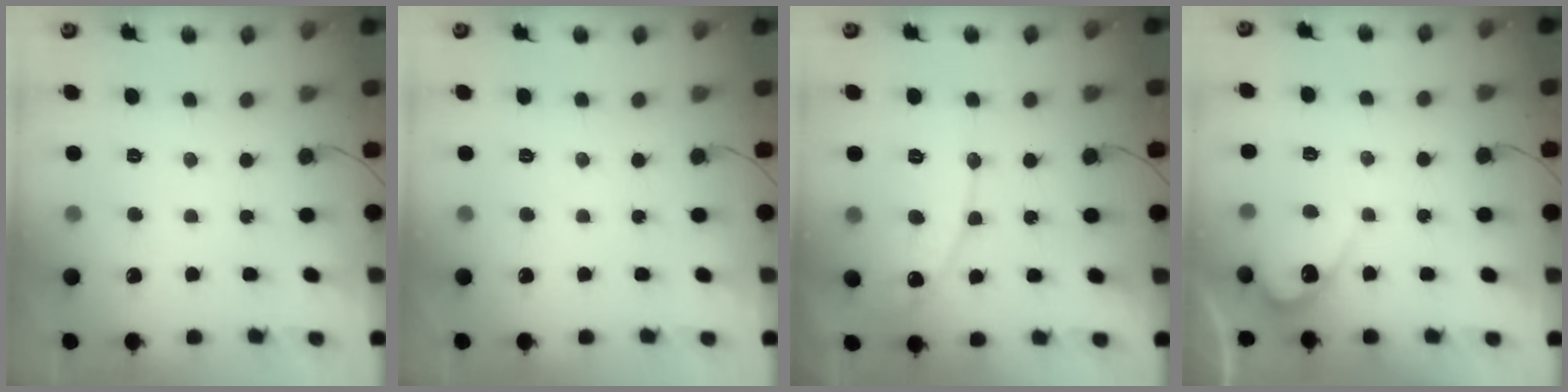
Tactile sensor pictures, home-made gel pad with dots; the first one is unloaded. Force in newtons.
{"total": 0.0}
{"total": 9.6, "press": 9.6, "slide": 0.8}
{"total": 4.9, "press": 4.9, "slide": 0.4}